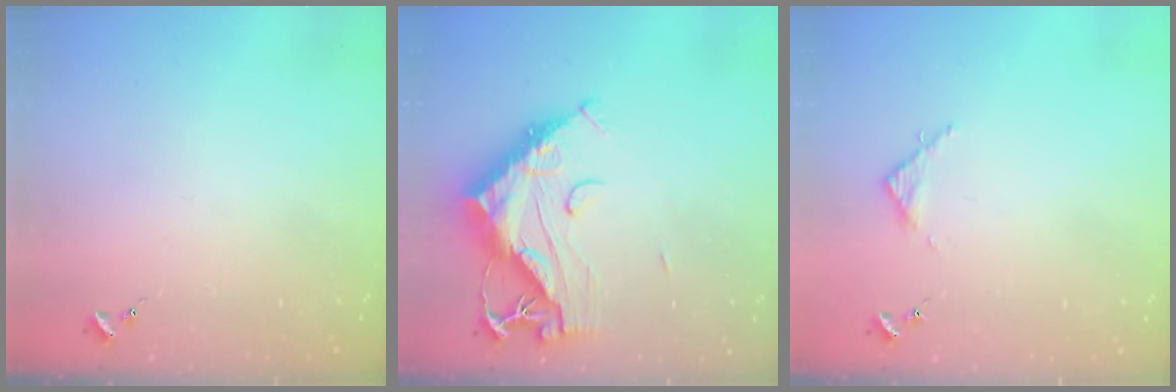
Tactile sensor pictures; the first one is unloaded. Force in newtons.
{"total": 17.4, "press": 17.3, "slide": 1.6}
{"total": 2.8, "press": 2.8, "slide": 0.4}